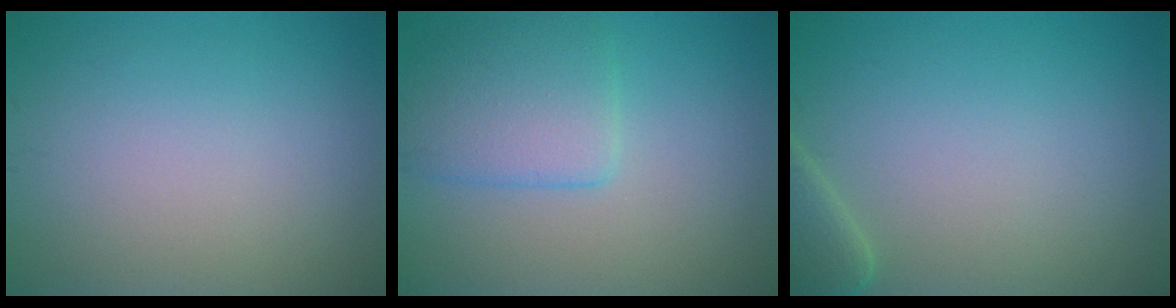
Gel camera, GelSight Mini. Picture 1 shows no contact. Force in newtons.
{"total": 4.4, "press": 4.4, "slide": 0.2}
{"total": 2.4, "press": 2.3, "slide": 0.4}